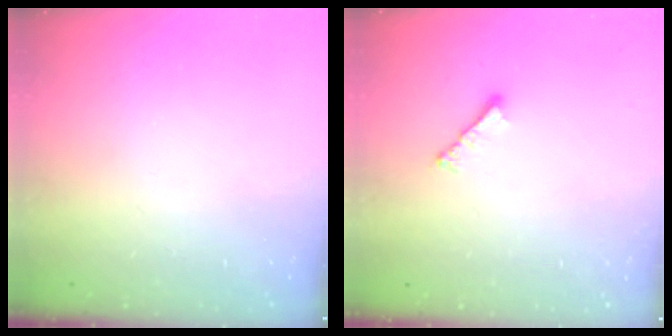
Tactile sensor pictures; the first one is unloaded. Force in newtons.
{"total": 2.8, "press": 2.7, "slide": 0.6}